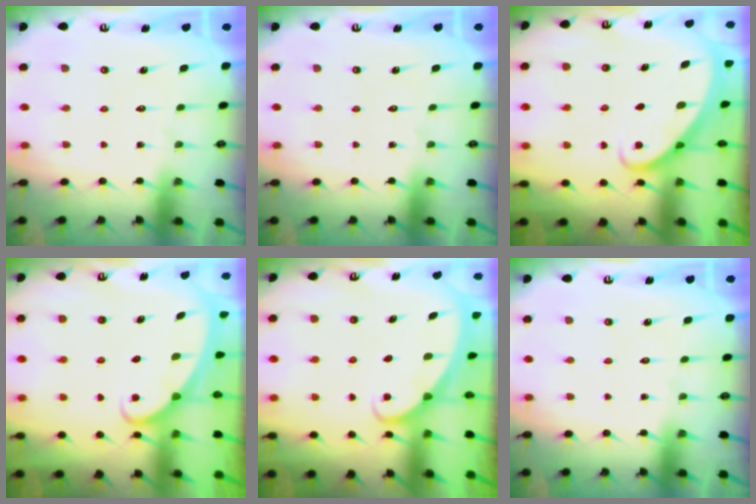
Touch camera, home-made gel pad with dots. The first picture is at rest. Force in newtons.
{"total": 0.0}
{"total": 2.6, "press": 2.6, "slide": 0.3}
{"total": 2.2, "press": 2.2, "slide": 0.2}
{"total": 1.8, "press": 1.7, "slide": 0.1}
{"total": 0.0}